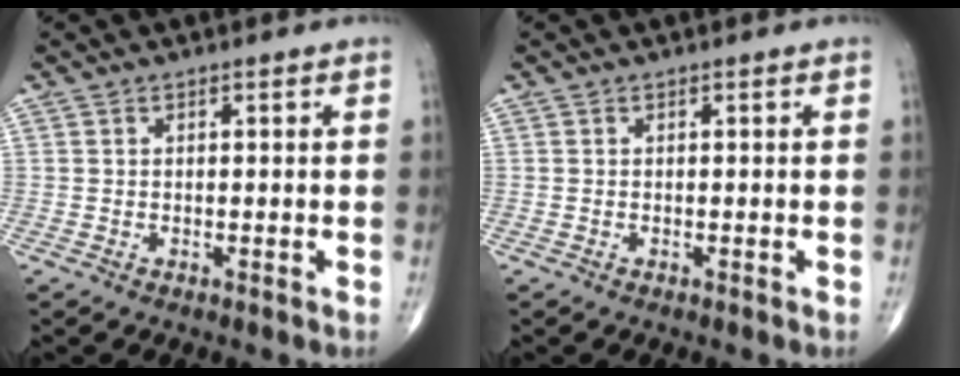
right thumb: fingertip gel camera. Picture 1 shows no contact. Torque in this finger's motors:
{"motor_torque": [0.11, 0.04, 0.20, 0.12, 0.00]}